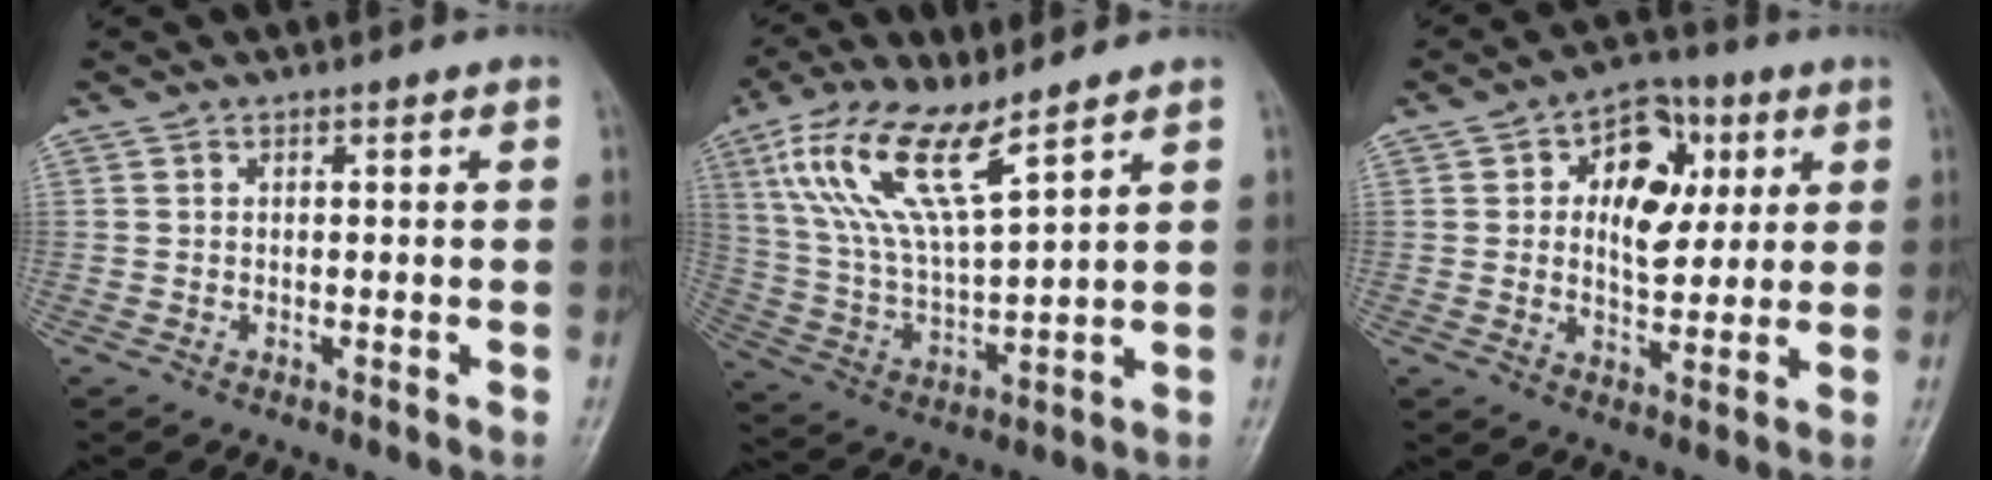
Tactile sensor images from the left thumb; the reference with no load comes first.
{"total": 15.1, "force": [8.8, 4.3, 11.5], "torque": [-0.232, -0.032, 0.183]}
{"total": 12.1, "force": [3.3, 8.1, 8.4], "torque": [-0.081, -0.003, 0.048]}